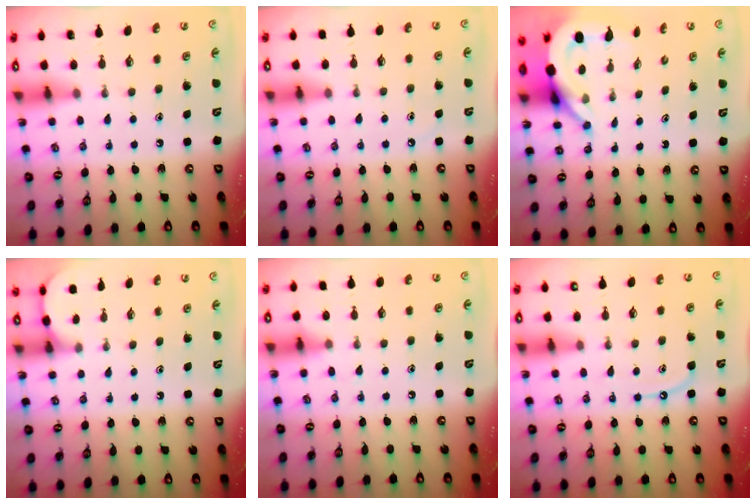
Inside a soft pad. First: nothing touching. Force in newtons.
{"total": 2.6, "press": 2.6, "slide": 0.4}
{"total": 7.0, "press": 6.9, "slide": 1.0}
{"total": 1.4, "press": 1.4, "slide": 0.0}
{"total": 5.5, "press": 5.5, "slide": 0.8}
{"total": 7.2, "press": 7.1, "slide": 0.8}